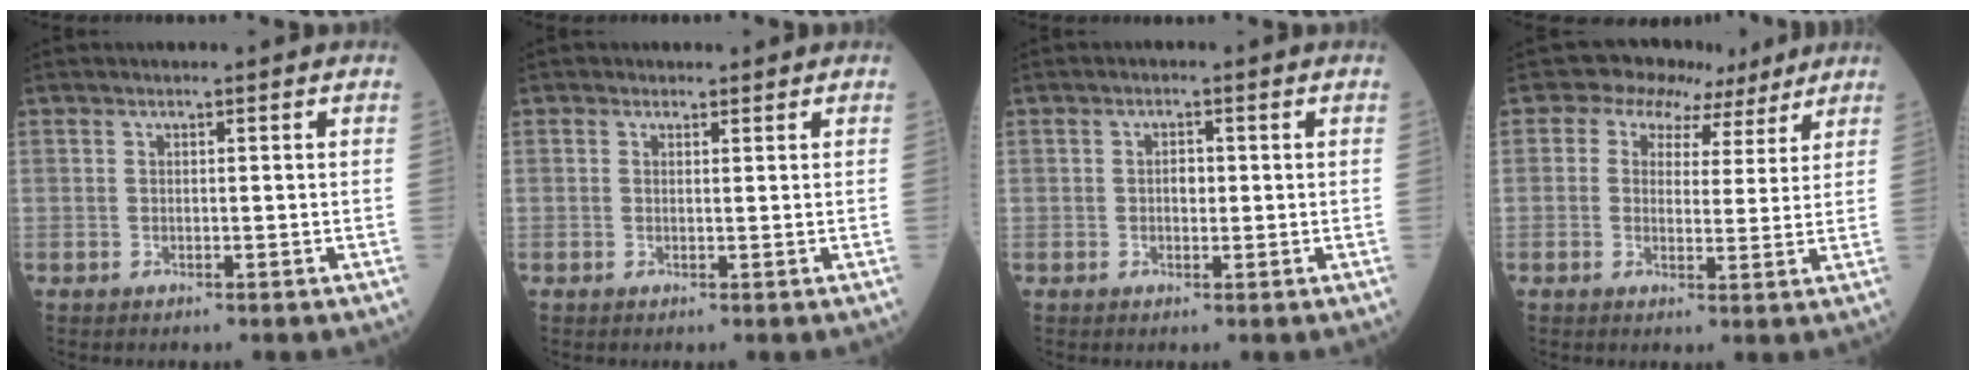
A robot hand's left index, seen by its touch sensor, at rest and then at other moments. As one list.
[{"total": 0.9, "force": [0.6, 0.7, 0.0], "torque": [0.002, -0.002, 0.004]}, {"total": 1.7, "force": [0.0, 1.1, 1.3], "torque": [-0.021, 0.003, -0.002]}, {"total": 6.7, "force": [4.4, 4.8, 1.6], "torque": [-0.015, 0.023, 0.053]}]